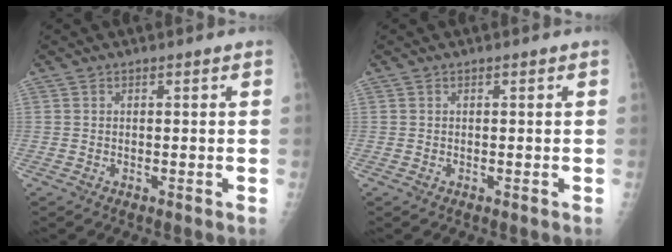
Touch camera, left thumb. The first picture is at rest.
{"total": 0.0}